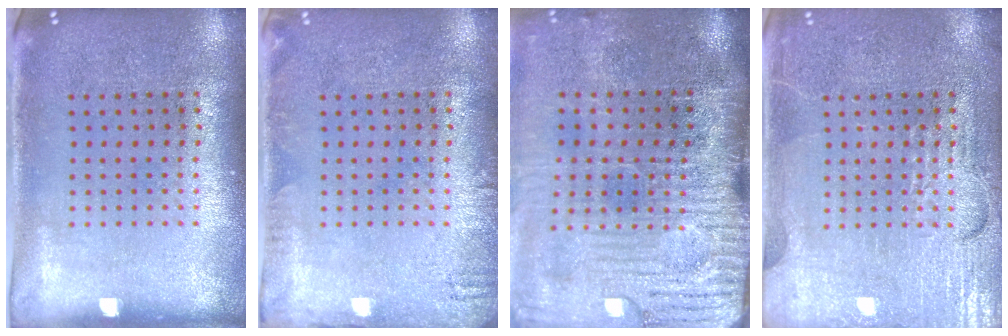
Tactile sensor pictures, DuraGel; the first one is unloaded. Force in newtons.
{"total": 1.4, "press": 1.3, "slide": 0.2}
{"total": 4.8, "press": 3.9, "slide": 2.8}
{"total": 5.4, "press": 5.3, "slide": 0.6}